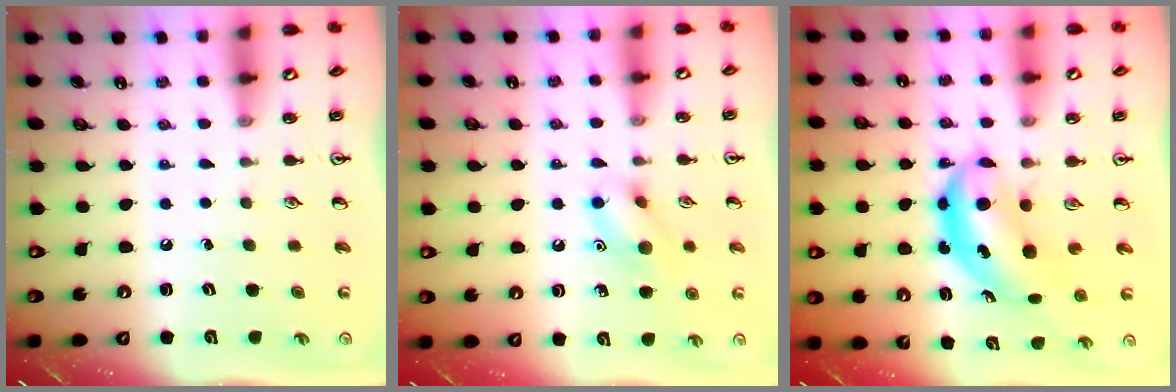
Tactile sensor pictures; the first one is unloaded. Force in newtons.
{"total": 9.5, "press": 9.5, "slide": 0.6}
{"total": 6.3, "press": 6.0, "slide": 1.6}